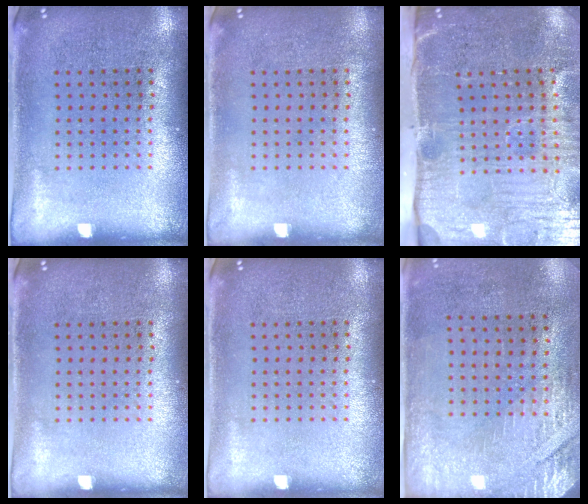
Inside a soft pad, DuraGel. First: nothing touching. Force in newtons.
{"total": 0.0}
{"total": 5.3, "press": 4.4, "slide": 2.9}
{"total": 0.0}
{"total": 0.0}
{"total": 2.9, "press": 2.5, "slide": 1.5}